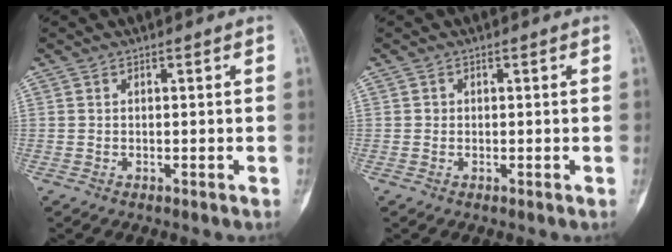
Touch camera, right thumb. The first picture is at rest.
{"total": 0.6, "force": [0.0, 0.6, 0.1], "torque": [0.003, 0.003, -0.001]}